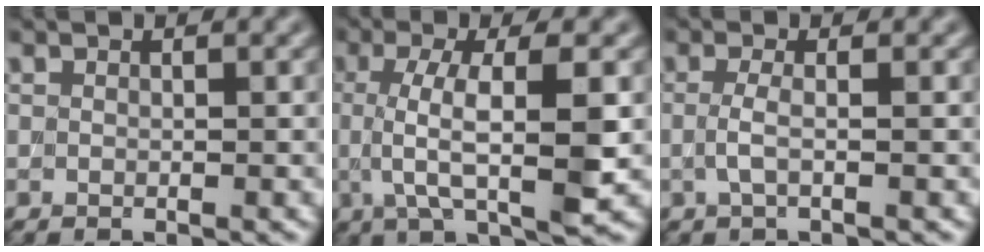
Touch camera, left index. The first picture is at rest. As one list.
[{"total": 7.1, "force": [-0.2, 2.0, 6.8], "torque": [-0.121, 0.000, -0.004]}, {"total": 1.6, "force": [-0.1, 0.5, 1.5], "torque": [-0.035, 0.000, -0.007]}]